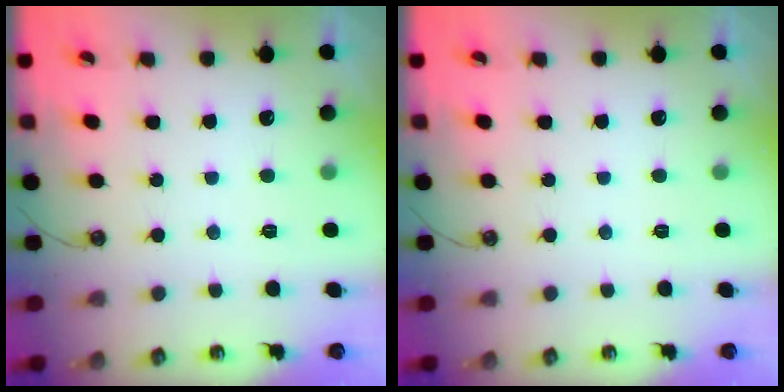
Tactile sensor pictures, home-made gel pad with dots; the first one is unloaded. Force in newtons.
{"total": 0.0}